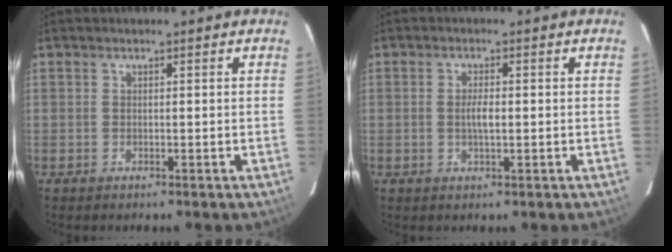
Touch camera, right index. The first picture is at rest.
{"total": 2.5, "force": [-0.2, 0.8, 2.4], "torque": [-0.046, 0.000, -0.003]}